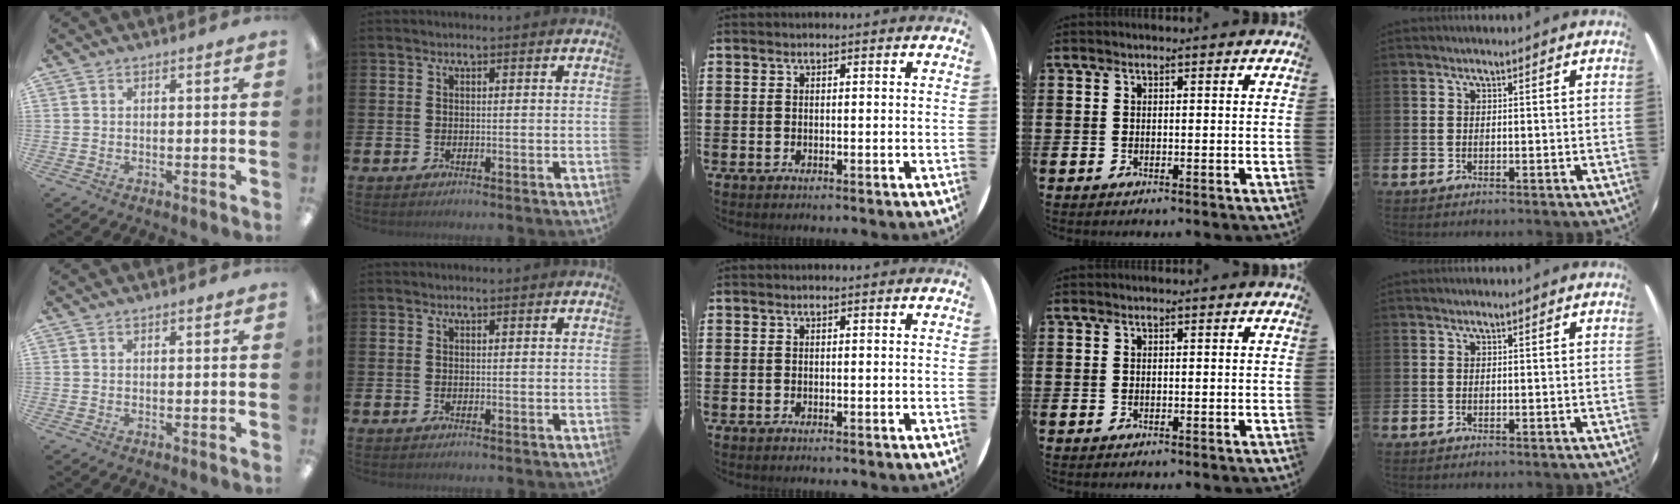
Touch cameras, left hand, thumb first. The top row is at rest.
{"thumb": {"total": 0.8, "force": [0.6, 0.3, 0.4], "torque": [0.000, -0.002, 0.009]}}